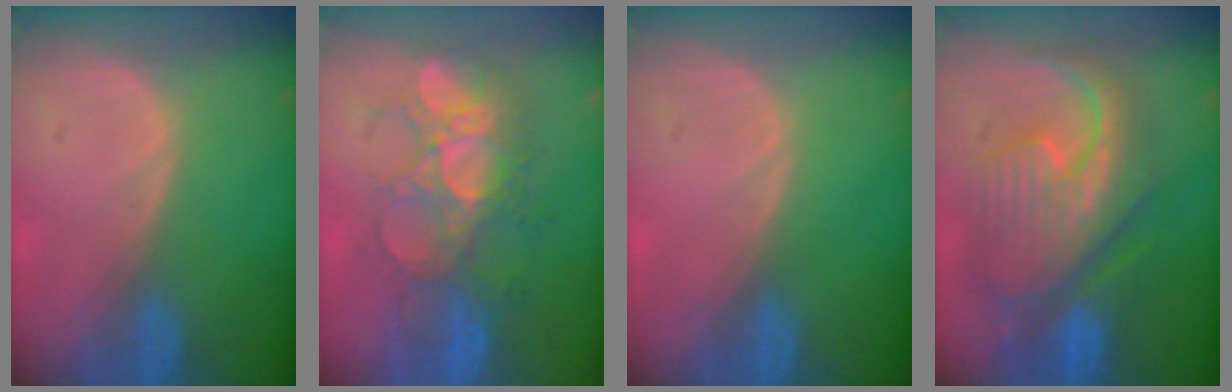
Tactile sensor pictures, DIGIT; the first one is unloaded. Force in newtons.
{"total": 8.7, "press": 8.6, "slide": 1.6}
{"total": 0.0}
{"total": 11.8, "press": 11.7, "slide": 1.2}